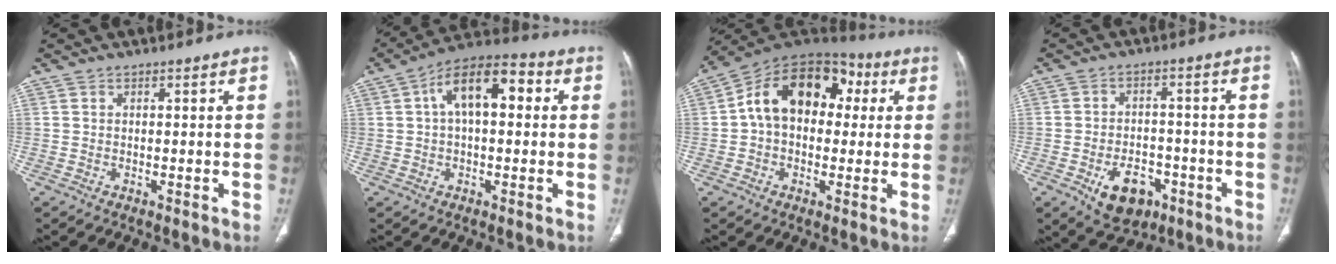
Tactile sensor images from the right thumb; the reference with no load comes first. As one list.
[{"total": 12.7, "force": [2.7, 6.5, 10.5], "torque": [-0.160, 0.036, 0.035]}, {"total": 17.9, "force": [3.0, 12.3, 12.6], "torque": [-0.167, 0.044, 0.036]}, {"total": 9.5, "force": [-4.4, 6.3, 5.6], "torque": [-0.061, 0.025, -0.058]}]